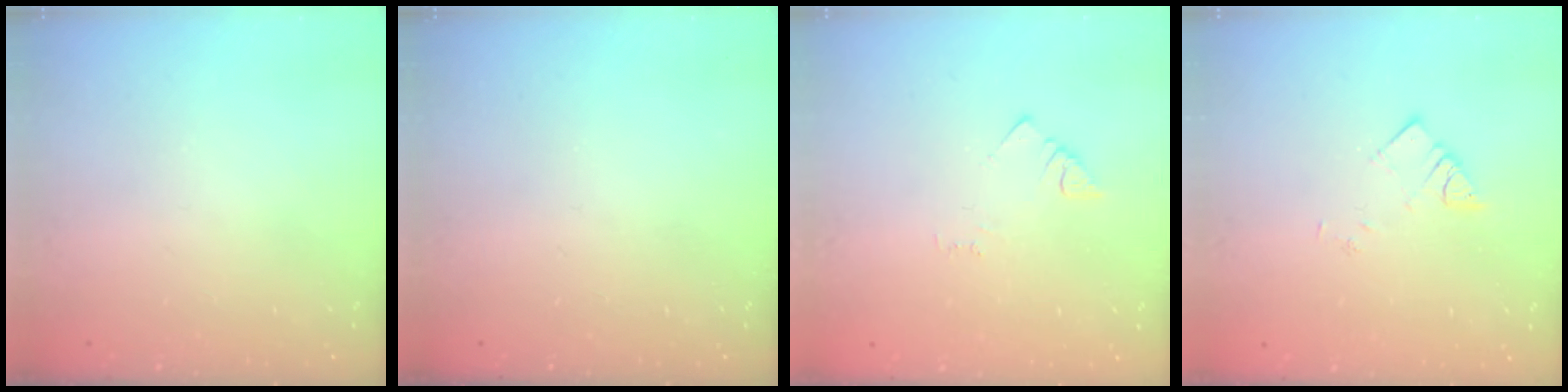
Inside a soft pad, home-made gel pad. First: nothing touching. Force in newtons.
{"total": 0.0}
{"total": 1.5, "press": 1.5, "slide": 0.3}
{"total": 3.7, "press": 3.7, "slide": 0.1}